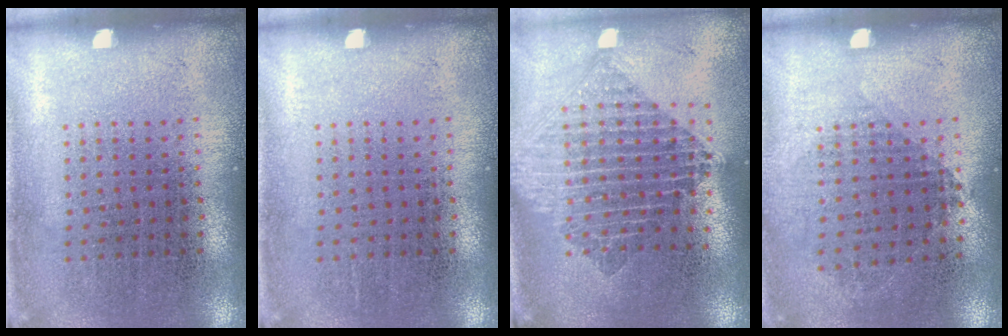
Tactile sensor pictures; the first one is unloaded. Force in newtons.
{"total": 0.0}
{"total": 2.2, "press": 1.7, "slide": 1.4}
{"total": 0.8, "press": 0.7, "slide": 0.4}